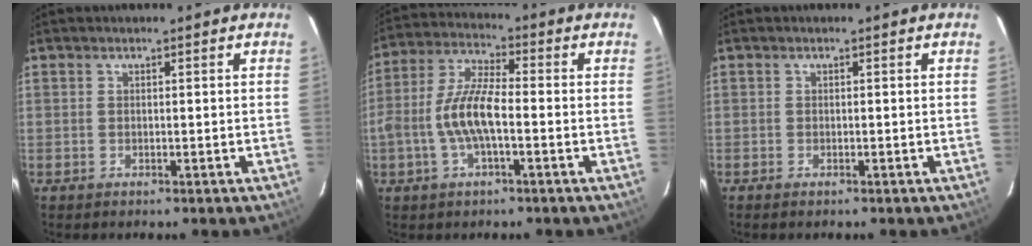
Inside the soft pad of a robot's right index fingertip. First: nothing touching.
{"total": 9.6, "force": [-2.4, 3.0, 8.7], "torque": [-0.187, 0.008, -0.048]}
{"total": 0.6, "force": [-0.5, 0.2, 0.2], "torque": [-0.007, -0.003, -0.010]}